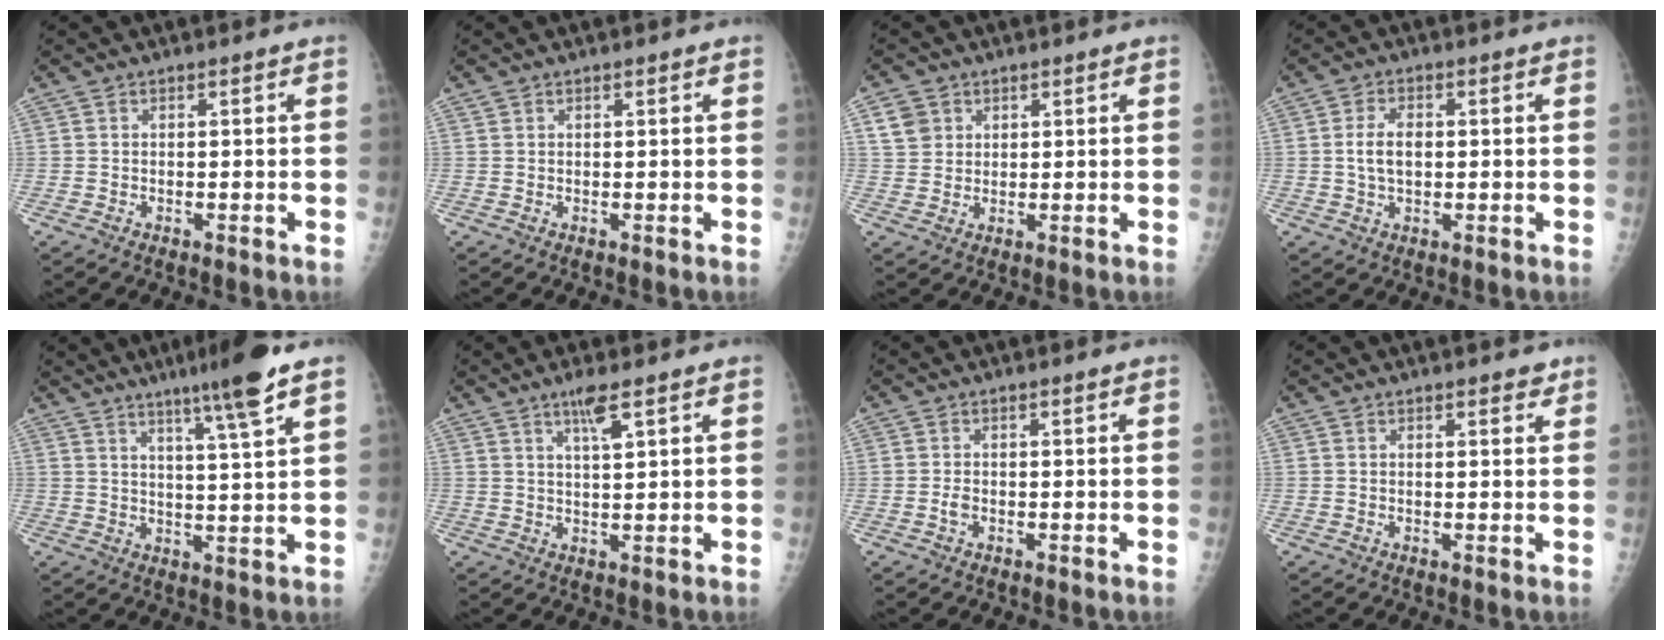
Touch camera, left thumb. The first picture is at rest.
{"total": 0.6, "force": [0.5, 0.2, 0.3], "torque": [-0.006, -0.001, 0.009]}
{"total": 4.5, "force": [2.2, 3.6, 1.4], "torque": [-0.010, -0.008, 0.043]}
{"total": 4.9, "force": [0.2, 2.9, 3.9], "torque": [-0.075, 0.005, 0.004]}
{"total": 9.1, "force": [5.8, -0.6, 7.0], "torque": [-0.109, -0.027, 0.091]}
{"total": 4.1, "force": [2.5, 0.4, 3.3], "torque": [-0.062, -0.011, 0.048]}
{"total": 1.1, "force": [-0.4, 0.6, 0.8], "torque": [-0.017, 0.005, -0.007]}
{"total": 2.0, "force": [1.5, 0.8, 1.1], "torque": [-0.004, -0.006, 0.015]}